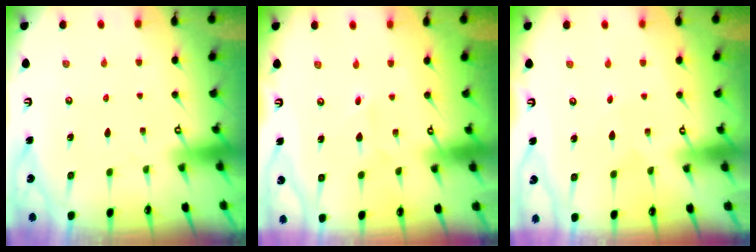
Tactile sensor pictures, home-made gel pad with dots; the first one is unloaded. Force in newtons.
{"total": 1.9, "press": 1.9, "slide": 0.1}
{"total": 3.6, "press": 3.5, "slide": 0.4}